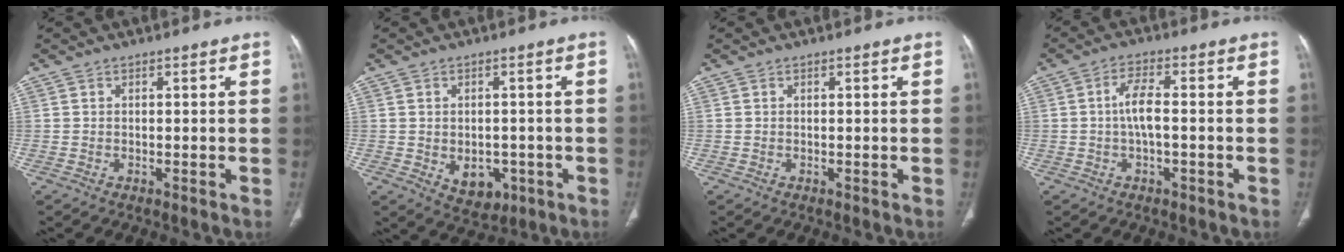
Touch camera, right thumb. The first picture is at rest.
{"total": 6.4, "force": [-1.7, 4.7, 3.9], "torque": [-0.032, 0.006, -0.007]}
{"total": 0.0}
{"total": 4.4, "force": [-0.4, 1.7, 4.1], "torque": [-0.088, 0.012, -0.011]}